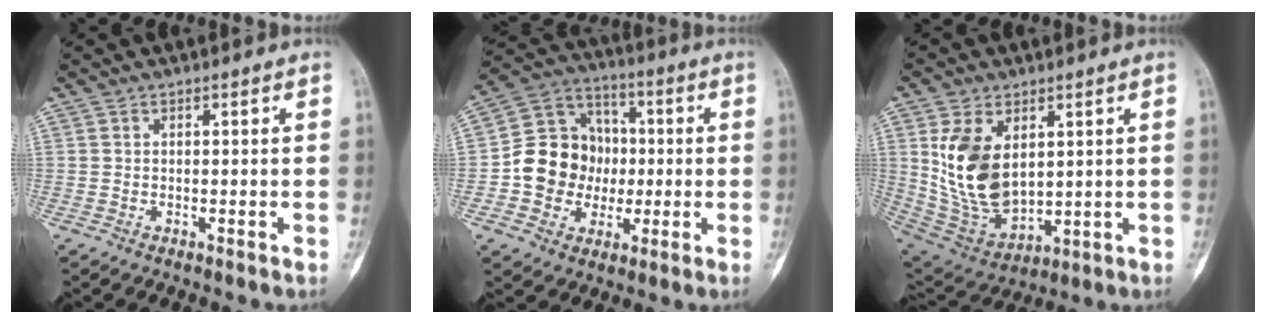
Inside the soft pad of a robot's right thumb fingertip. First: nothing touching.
{"total": 14.3, "force": [-1.3, 12.7, 6.5], "torque": [-0.068, 0.034, -0.023]}
{"total": 15.2, "force": [3.5, 9.4, 11.5], "torque": [-0.200, -0.020, 0.091]}